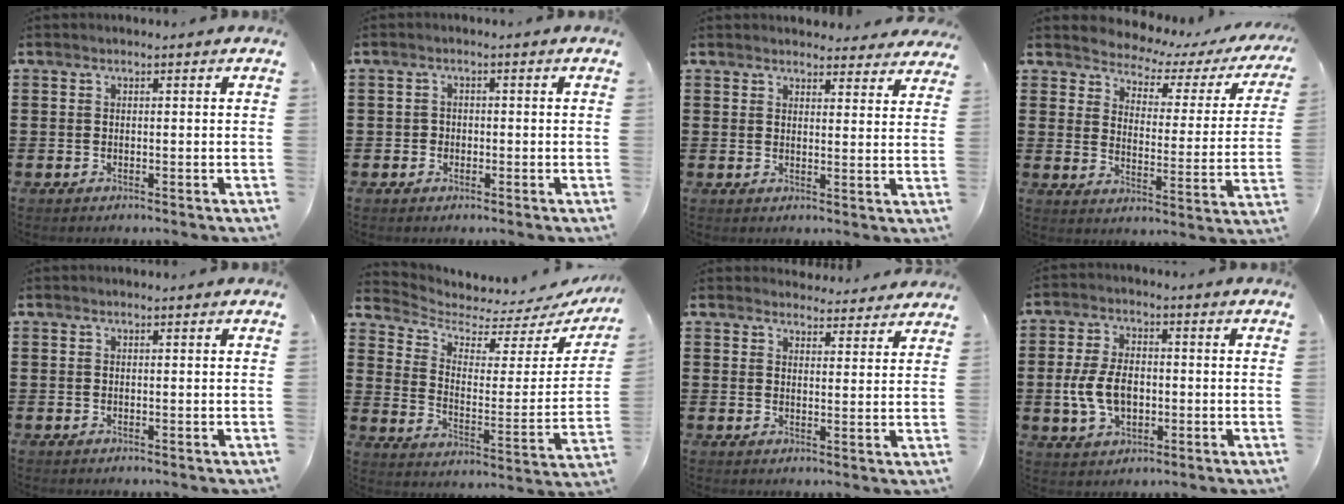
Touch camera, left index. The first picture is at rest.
{"total": 1.3, "force": [-0.5, 1.2, 0.1], "torque": [-0.007, 0.003, -0.012]}
{"total": 3.5, "force": [3.5, 0.5, 0.4], "torque": [-0.010, -0.014, 0.064]}
{"total": 3.0, "force": [2.7, 1.1, 0.6], "torque": [-0.033, -0.022, 0.036]}
{"total": 0.0}
{"total": 3.8, "force": [3.3, 1.4, 1.2], "torque": [-0.048, -0.030, 0.051]}
{"total": 3.7, "force": [3.6, 0.7, 0.1], "torque": [-0.006, -0.018, 0.066]}
{"total": 7.1, "force": [-1.1, 4.5, 5.4], "torque": [-0.126, 0.003, -0.025]}